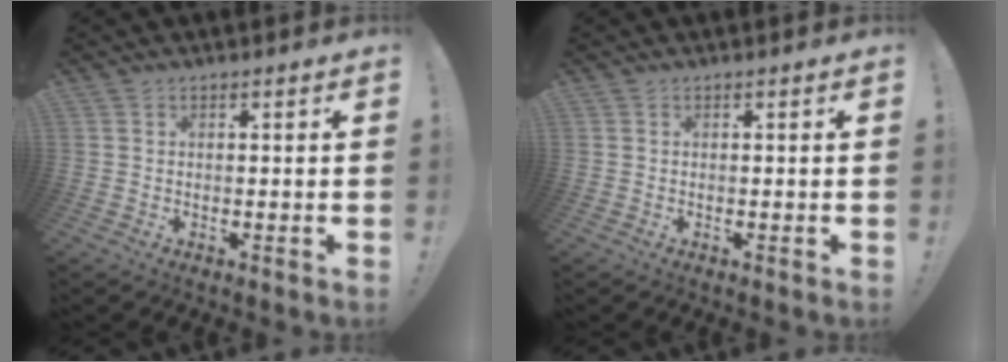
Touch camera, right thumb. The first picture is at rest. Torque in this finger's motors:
{"motor_torque": [0.00, 0.00, 0.00, 0.00, 0.00]}